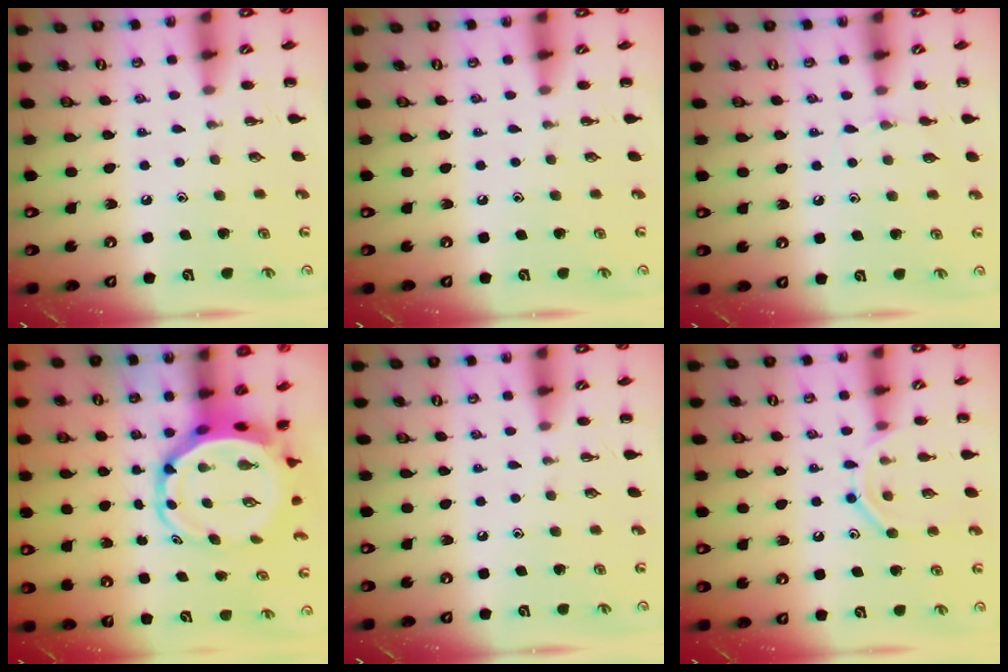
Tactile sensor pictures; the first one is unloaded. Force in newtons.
{"total": 0.0}
{"total": 4.7, "press": 4.4, "slide": 1.5}
{"total": 7.8, "press": 7.5, "slide": 2.0}
{"total": 0.0}
{"total": 10.0, "press": 9.9, "slide": 1.1}